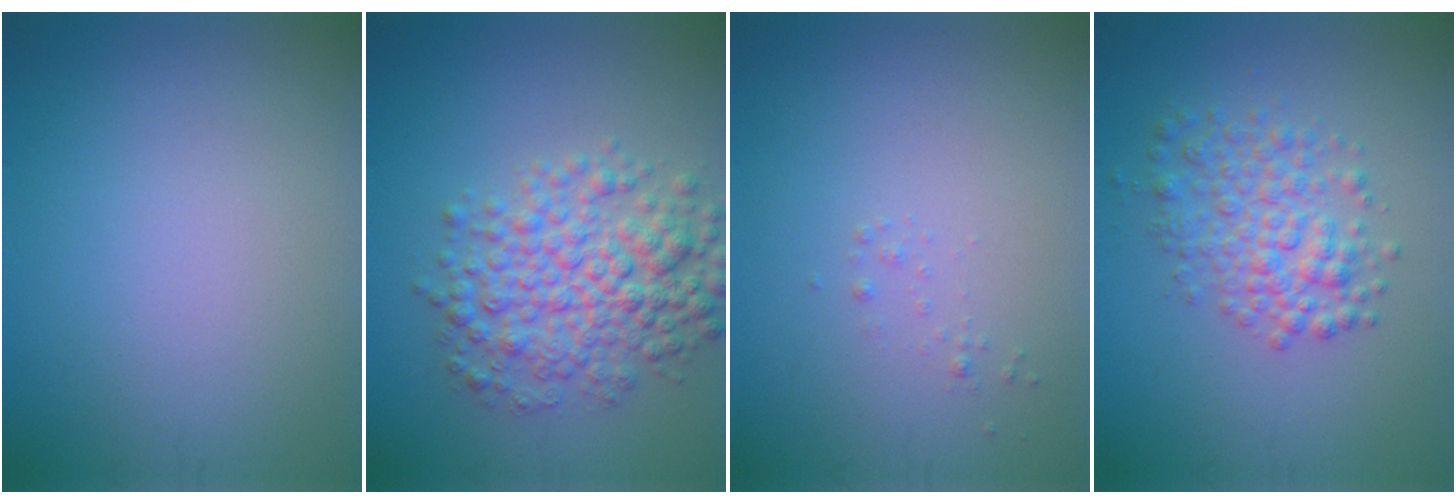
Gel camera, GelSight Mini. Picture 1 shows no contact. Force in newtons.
{"total": 6.2, "press": 6.2, "slide": 0.1}
{"total": 0.5, "press": 0.5, "slide": 0.0}
{"total": 3.9, "press": 3.9, "slide": 0.2}